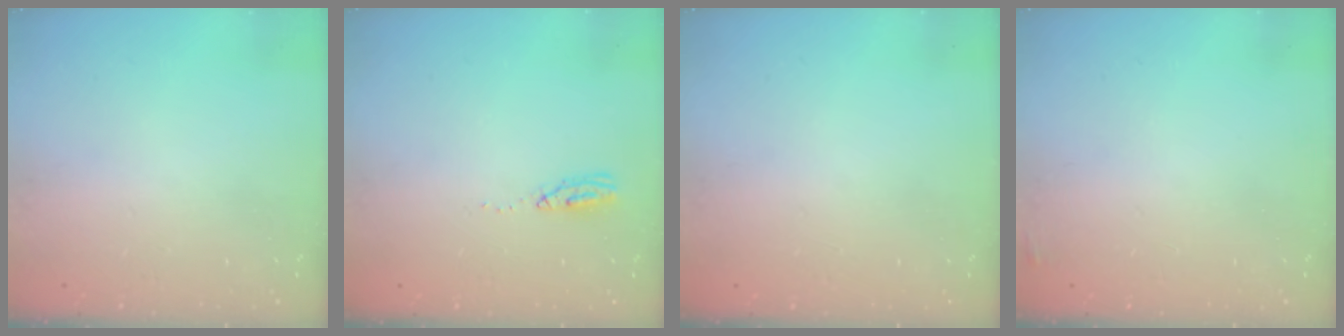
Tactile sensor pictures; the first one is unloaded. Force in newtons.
{"total": 4.5, "press": 4.5, "slide": 0.6}
{"total": 0.0}
{"total": 2.2, "press": 2.1, "slide": 0.7}